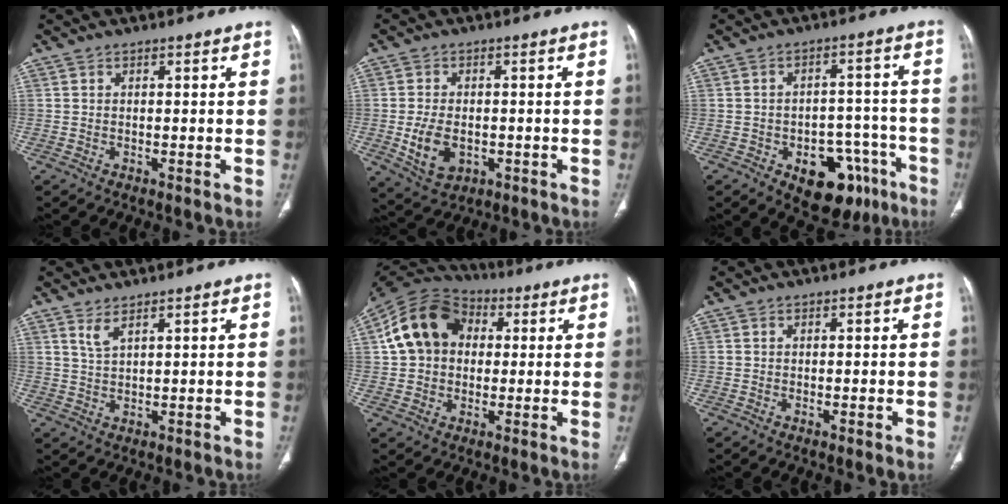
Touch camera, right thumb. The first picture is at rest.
{"total": 7.7, "force": [-1.7, 5.1, 5.5], "torque": [-0.095, 0.001, -0.017]}
{"total": 13.5, "force": [-7.1, 8.2, 8.0], "torque": [-0.062, 0.048, -0.089]}
{"total": 2.4, "force": [1.7, 0.5, 1.6], "torque": [-0.038, -0.010, 0.042]}
{"total": 14.3, "force": [2.3, 11.5, 8.3], "torque": [-0.137, 0.026, 0.029]}
{"total": 1.3, "force": [-0.5, 0.1, 1.2], "torque": [-0.020, -0.003, -0.009]}